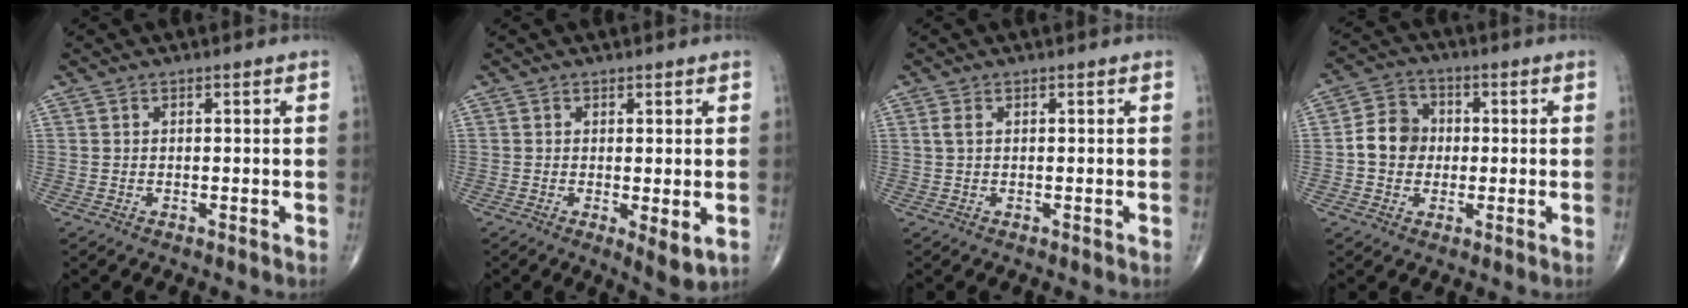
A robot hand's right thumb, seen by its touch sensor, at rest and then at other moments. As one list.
[{"total": 4.3, "force": [-0.7, 1.3, 4.0], "torque": [-0.062, -0.016, -0.009]}, {"total": 1.2, "force": [0.3, 0.5, 1.0], "torque": [-0.029, 0.007, 0.008]}, {"total": 7.8, "force": [-0.3, 6.8, 3.8], "torque": [-0.044, 0.020, -0.017]}]